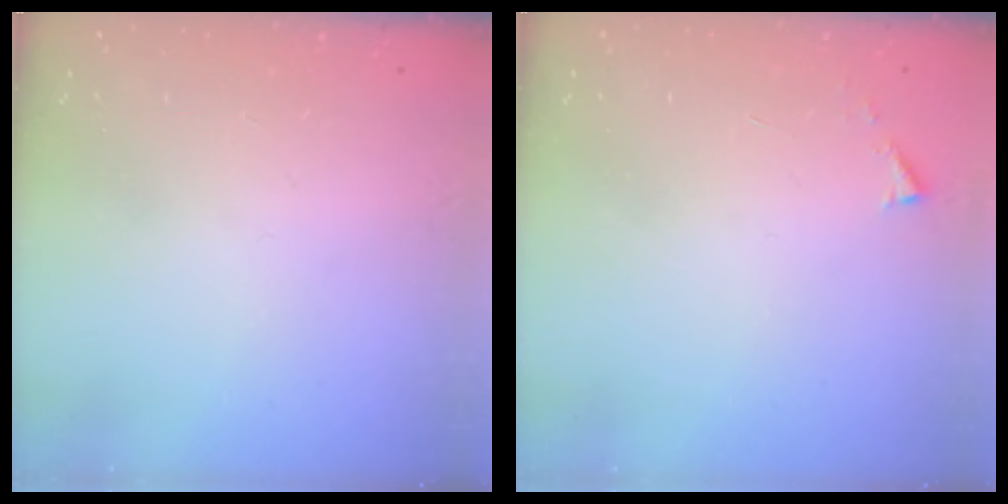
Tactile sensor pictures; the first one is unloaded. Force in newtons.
{"total": 2.9, "press": 2.9, "slide": 0.4}